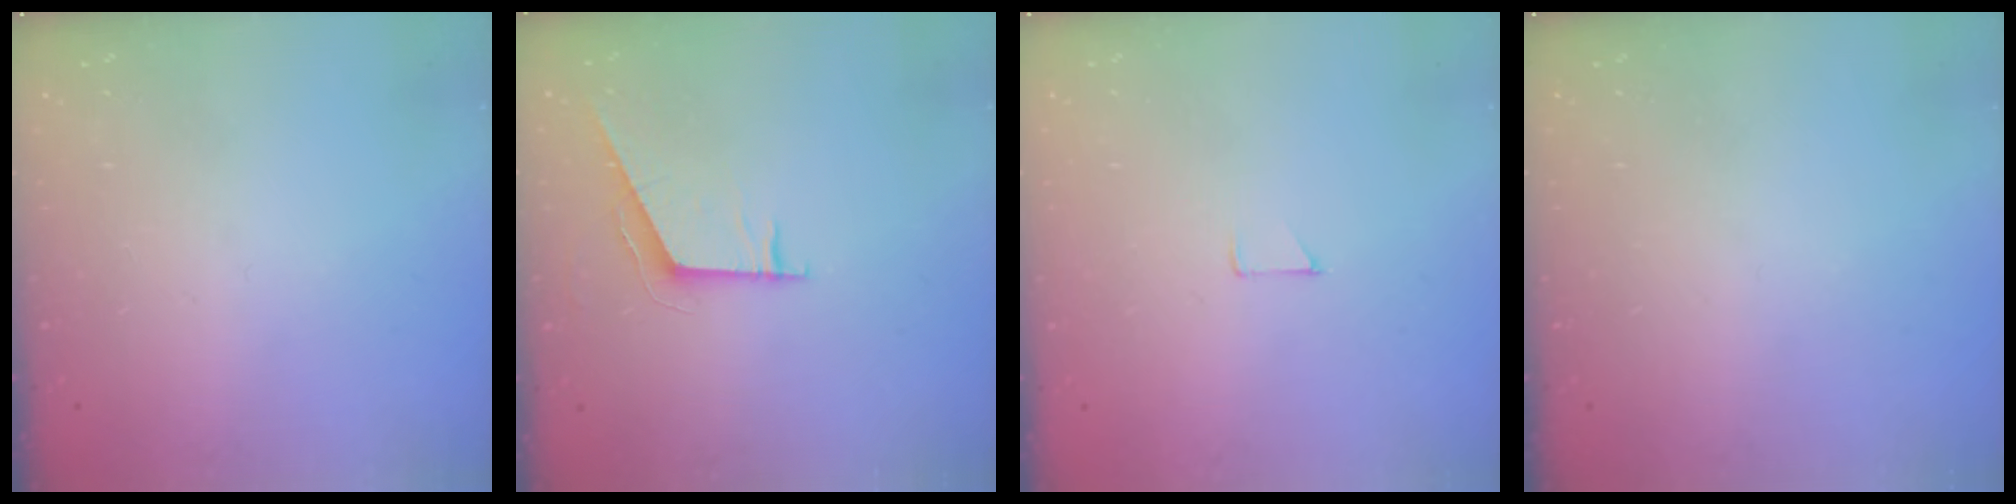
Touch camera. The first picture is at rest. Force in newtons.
{"total": 6.3, "press": 6.3, "slide": 0.7}
{"total": 3.2, "press": 3.2, "slide": 0.3}
{"total": 0.0}